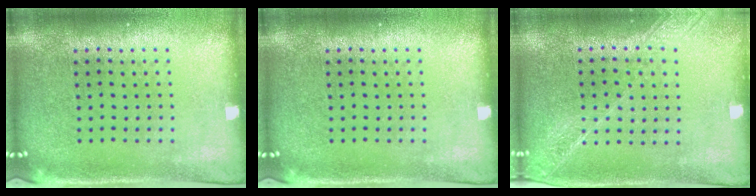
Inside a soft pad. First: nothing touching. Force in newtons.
{"total": 0.0}
{"total": 1.6, "press": 1.4, "slide": 0.8}